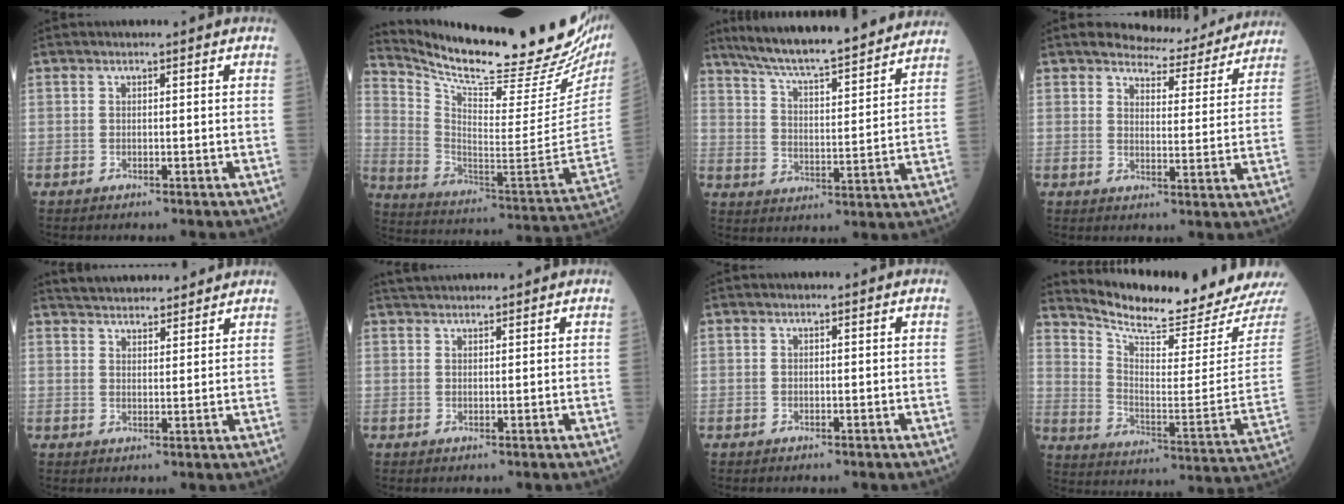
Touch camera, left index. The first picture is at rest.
{"total": 27.6, "force": [24.4, 3.8, 12.3], "torque": [-0.217, -0.093, 0.342]}
{"total": 22.5, "force": [20.2, 1.6, 9.9], "torque": [-0.162, 0.000, 0.286]}
{"total": 10.0, "force": [9.6, 2.3, 1.4], "torque": [-0.012, -0.015, 0.113]}
{"total": 11.3, "force": [10.6, 2.3, 3.1], "torque": [-0.044, 0.024, 0.151]}
{"total": 4.0, "force": [3.8, 0.4, 1.1], "torque": [-0.018, 0.036, 0.067]}
{"total": 0.0}
{"total": 17.8, "force": [17.3, -1.2, 3.7], "torque": [-0.087, -0.114, 0.247]}